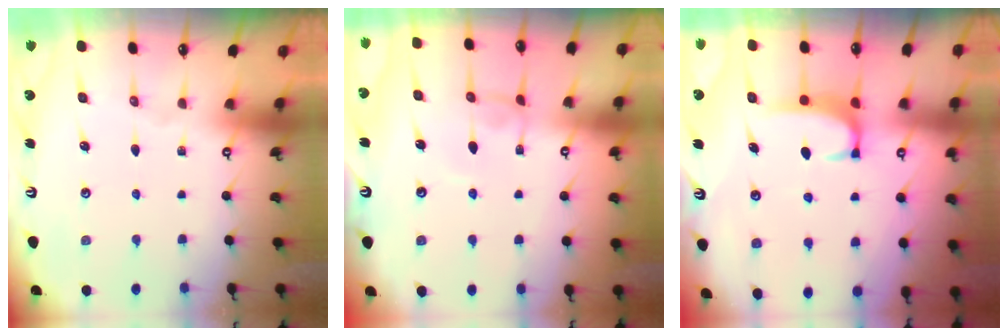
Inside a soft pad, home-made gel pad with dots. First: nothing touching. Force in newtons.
{"total": 2.0, "press": 2.0, "slide": 0.2}
{"total": 1.8, "press": 1.8, "slide": 0.5}